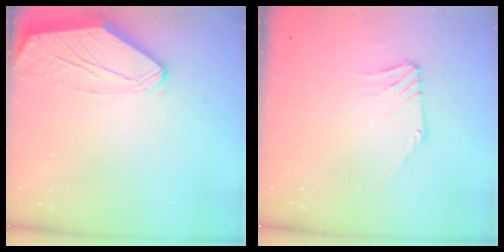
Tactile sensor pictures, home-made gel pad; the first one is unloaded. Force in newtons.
{"total": 0.0}